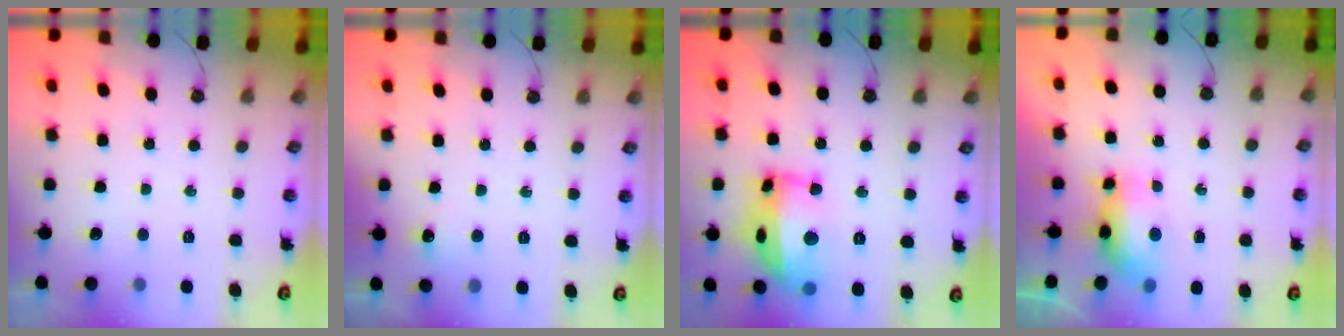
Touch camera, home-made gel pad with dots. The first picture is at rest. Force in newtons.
{"total": 5.4, "press": 5.3, "slide": 0.8}
{"total": 17.6, "press": 17.6, "slide": 1.3}
{"total": 14.8, "press": 10.0, "slide": 10.8}